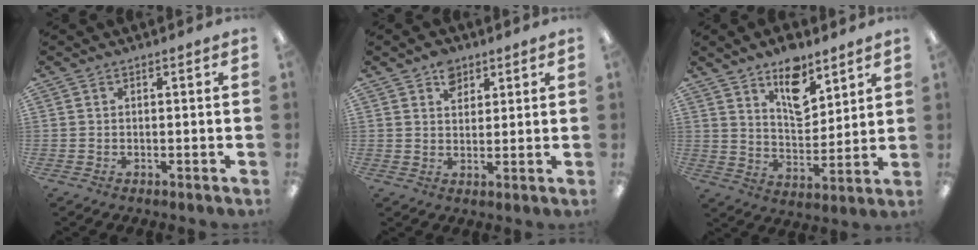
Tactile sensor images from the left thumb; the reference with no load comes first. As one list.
[{"total": 5.1, "force": [3.2, 3.4, 2.0], "torque": [-0.017, -0.008, 0.055]}, {"total": 11.5, "force": [8.1, 5.4, 6.2], "torque": [-0.078, -0.048, 0.140]}]